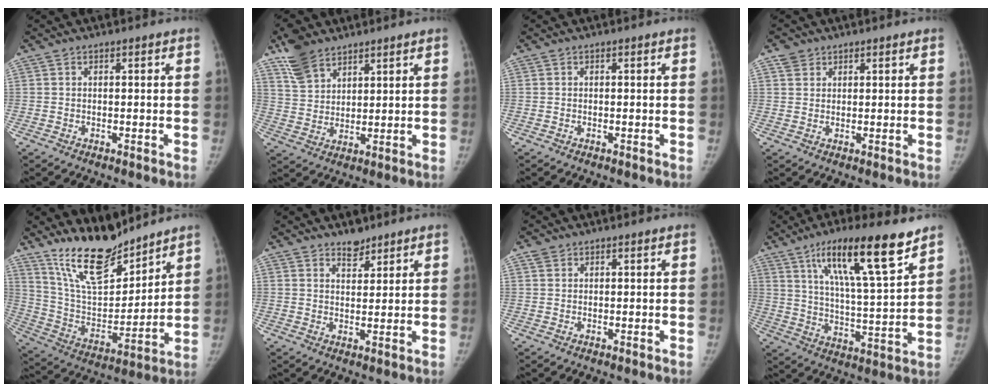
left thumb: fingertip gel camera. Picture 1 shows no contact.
{"total": 8.9, "force": [6.5, 4.9, 3.6], "torque": [-0.054, -0.022, 0.131]}
{"total": 0.0}
{"total": 2.5, "force": [1.6, 1.9, 0.4], "torque": [0.005, -0.004, 0.027]}
{"total": 17.4, "force": [14.3, 5.7, 8.1], "torque": [-0.102, -0.093, 0.269]}
{"total": 3.6, "force": [2.9, 1.8, 1.1], "torque": [0.000, -0.023, 0.049]}
{"total": 1.5, "force": [1.0, 1.0, 0.4], "torque": [0.001, -0.002, 0.017]}
{"total": 18.5, "force": [11.5, 2.9, 14.2], "torque": [-0.219, -0.052, 0.194]}